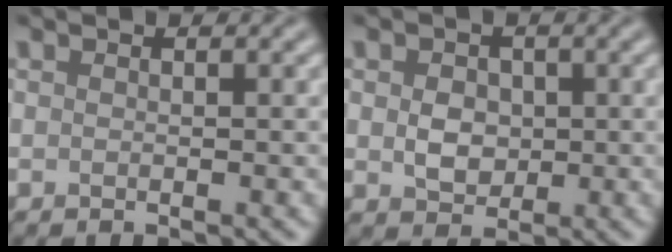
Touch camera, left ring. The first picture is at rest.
{"total": 2.6, "force": [0.2, 2.2, 1.4], "torque": [-0.027, -0.003, 0.000]}